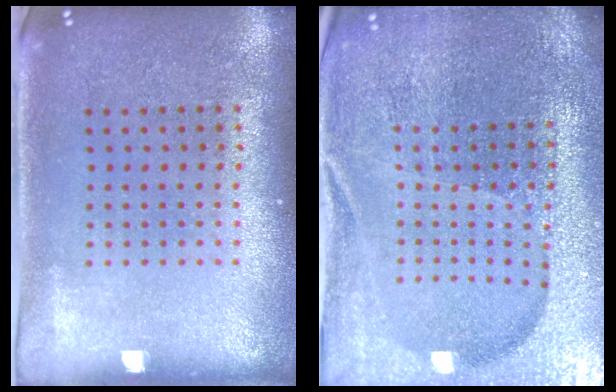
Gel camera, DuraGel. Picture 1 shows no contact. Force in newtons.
{"total": 4.6, "press": 4.3, "slide": 1.4}